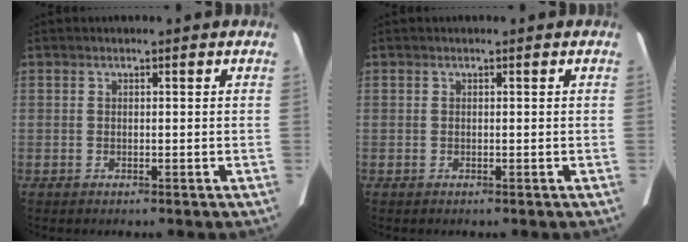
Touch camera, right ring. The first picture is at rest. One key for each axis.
{"total": 0.0}